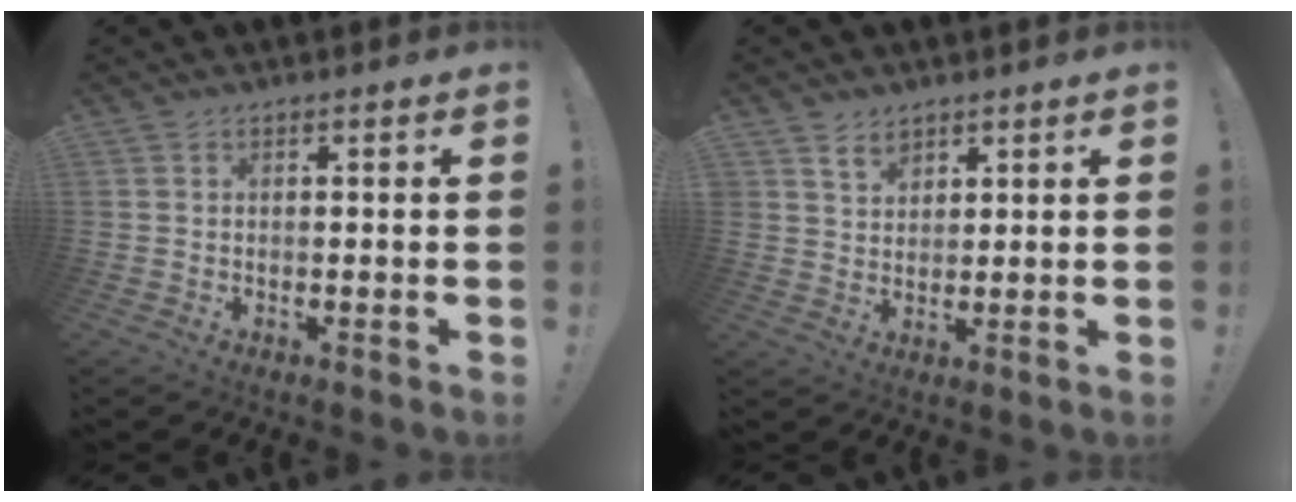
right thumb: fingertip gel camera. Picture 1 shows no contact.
{"total": 4.8, "force": [3.6, 2.9, 1.3], "torque": [-0.018, -0.021, 0.066]}